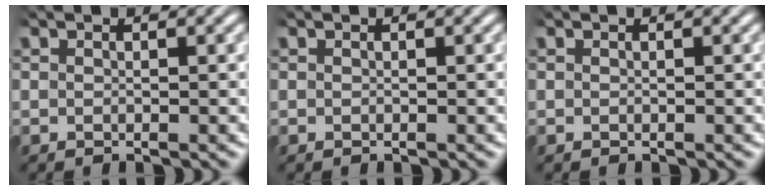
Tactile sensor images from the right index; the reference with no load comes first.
{"total": 0.0}
{"total": 0.0}